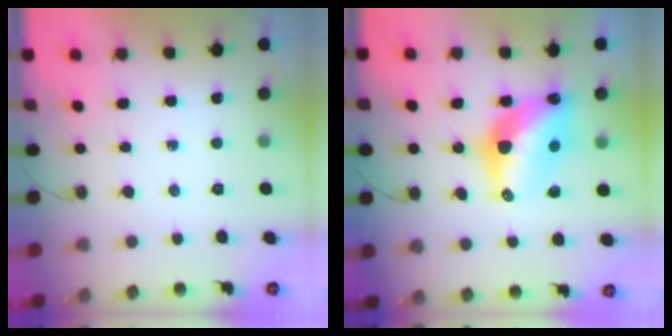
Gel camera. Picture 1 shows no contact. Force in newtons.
{"total": 13.3, "press": 13.3, "slide": 0.9}